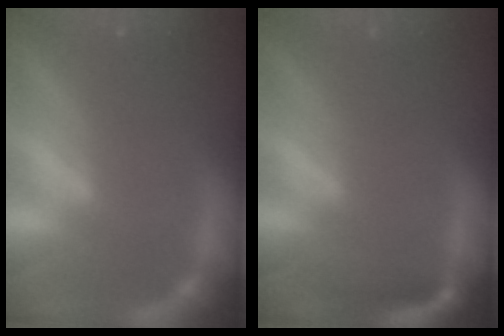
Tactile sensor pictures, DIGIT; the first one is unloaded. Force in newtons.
{"total": 4.0}